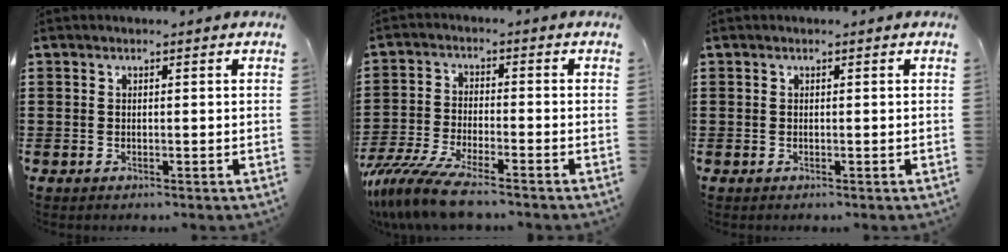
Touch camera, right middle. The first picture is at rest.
{"total": 7.7, "force": [-6.5, 0.5, 4.2], "torque": [-0.109, -0.018, -0.130]}
{"total": 0.0}